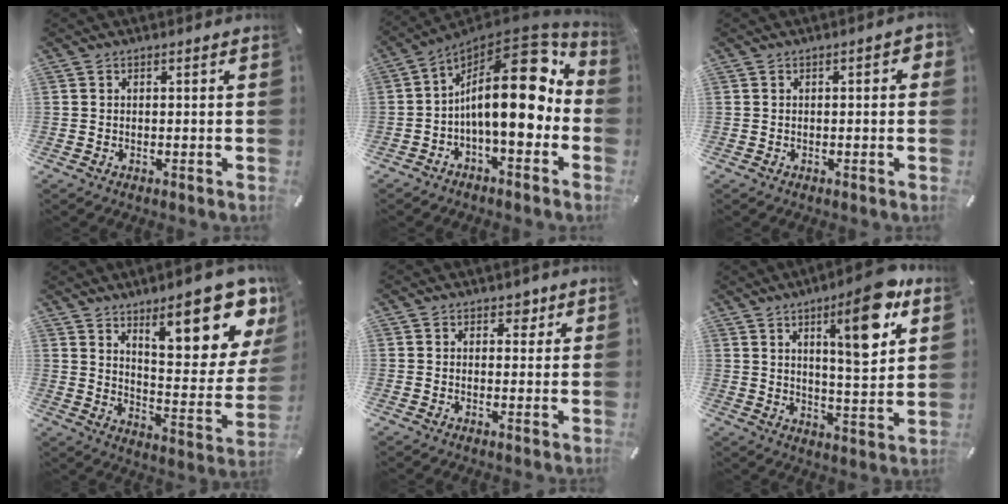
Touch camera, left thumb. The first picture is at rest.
{"total": 20.9, "force": [2.1, 9.4, 18.5], "torque": [-0.292, -0.040, 0.031]}
{"total": 2.1, "force": [-0.2, 0.8, 1.9], "torque": [-0.026, 0.002, -0.007]}
{"total": 20.1, "force": [12.8, 7.2, 13.7], "torque": [-0.168, -0.100, 0.206]}
{"total": 2.9, "force": [1.6, 2.1, 1.2], "torque": [0.005, -0.005, 0.021]}
{"total": 14.8, "force": [7.8, 3.9, 12.0], "torque": [-0.167, -0.039, 0.118]}